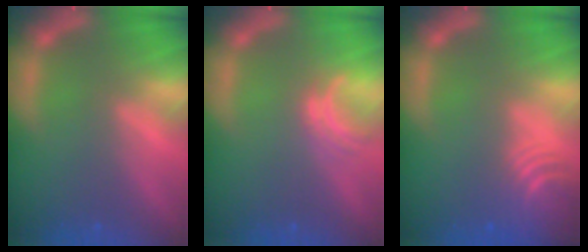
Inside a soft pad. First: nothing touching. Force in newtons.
{"total": 2.0}
{"total": 7.0}